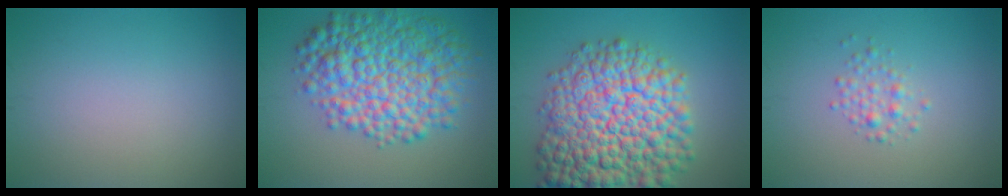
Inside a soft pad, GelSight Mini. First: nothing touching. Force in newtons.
{"total": 9.7, "press": 9.7, "slide": 0.1}
{"total": 14.4, "press": 14.4, "slide": 0.6}
{"total": 1.6, "press": 1.6, "slide": 0.0}